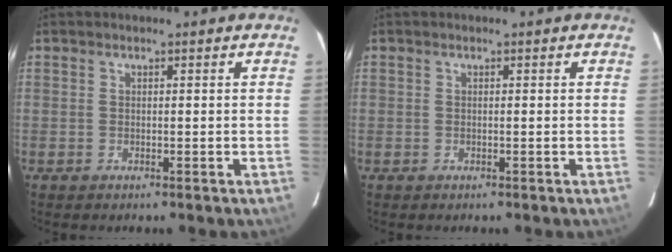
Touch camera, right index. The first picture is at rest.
{"total": 0.0}